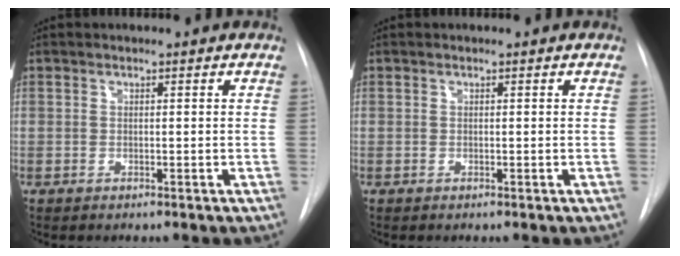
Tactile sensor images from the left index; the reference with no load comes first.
{"total": 0.0}